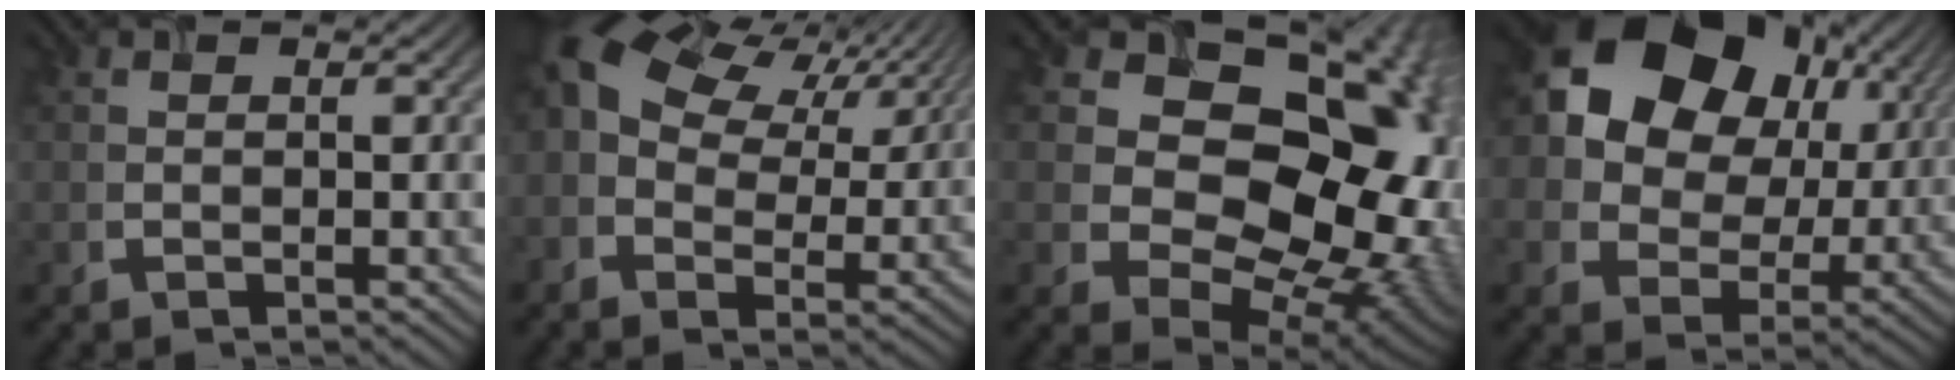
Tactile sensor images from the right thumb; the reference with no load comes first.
{"total": 12.8, "force": [4.4, 8.6, 8.4], "torque": [-0.192, 0.010, 0.085]}
{"total": 19.7, "force": [1.6, 15.6, 12.0], "torque": [-0.168, -0.016, 0.048]}
{"total": 15.9, "force": [5.8, 12.3, 8.1], "torque": [-0.170, 0.038, 0.108]}